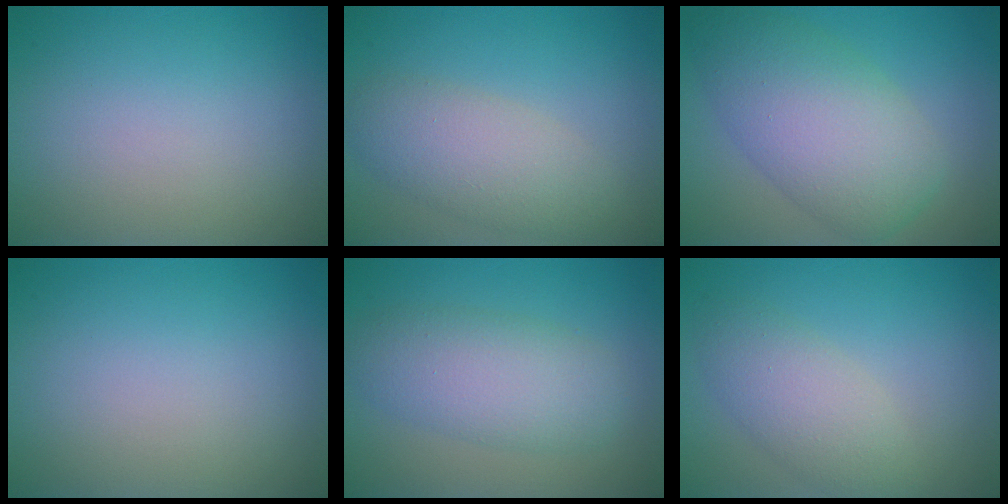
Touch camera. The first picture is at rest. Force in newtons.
{"total": 4.5, "press": 4.5, "slide": 0.1}
{"total": 7.8, "press": 7.7, "slide": 0.3}
{"total": 0.0}
{"total": 5.3, "press": 5.3, "slide": 0.0}
{"total": 3.8, "press": 3.7, "slide": 0.3}